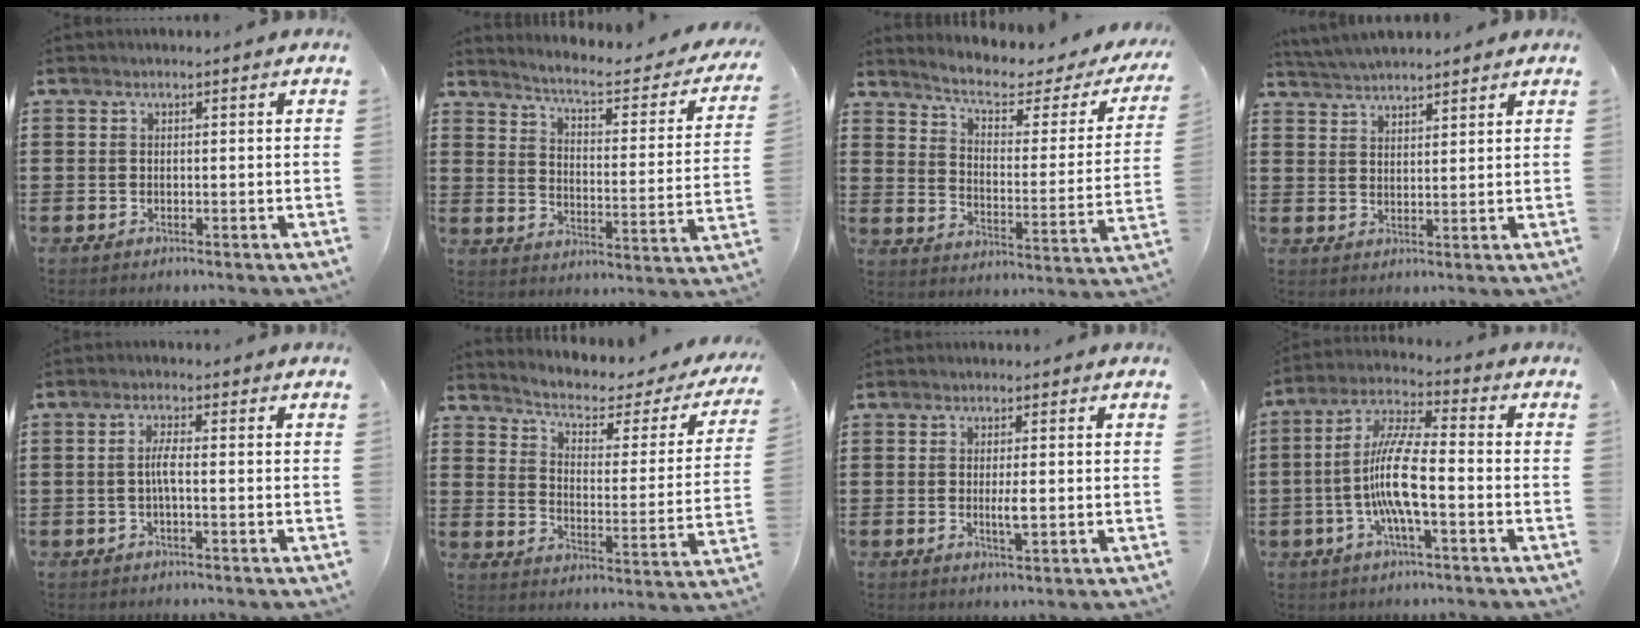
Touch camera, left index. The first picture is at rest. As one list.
[{"total": 4.0, "force": [3.4, 0.1, 2.1], "torque": [-0.061, -0.030, 0.048]}, {"total": 4.8, "force": [3.3, 1.5, 3.2], "torque": [-0.072, -0.021, 0.045]}, {"total": 3.9, "force": [3.8, 0.2, 0.5], "torque": [-0.021, -0.008, 0.071]}, {"total": 2.7, "force": [-0.4, 0.4, 2.6], "torque": [-0.057, -0.002, -0.010]}, {"total": 3.0, "force": [2.1, 1.2, 1.8], "torque": [-0.050, -0.019, 0.024]}, {"total": 2.6, "force": [-0.1, 0.5, 2.5], "torque": [-0.046, -0.005, -0.001]}, {"total": 10.2, "force": [-2.5, 2.6, 9.6], "torque": [-0.216, -0.010, -0.055]}]